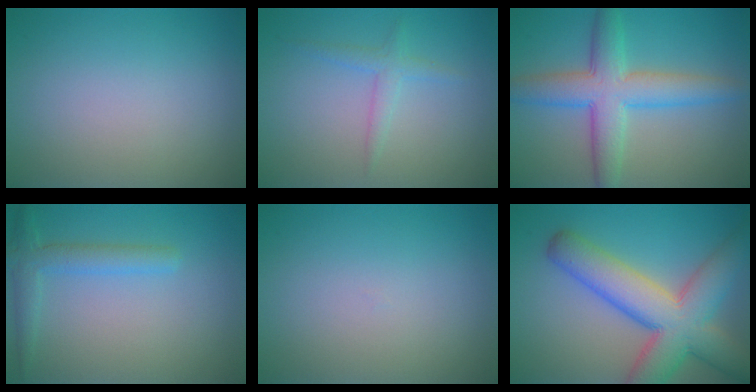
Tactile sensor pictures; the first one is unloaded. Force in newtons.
{"total": 1.6, "press": 1.6, "slide": 0.1}
{"total": 6.4, "press": 6.4, "slide": 0.1}
{"total": 2.6, "press": 2.6, "slide": 0.2}
{"total": 0.0}
{"total": 9.9, "press": 9.9, "slide": 0.4}